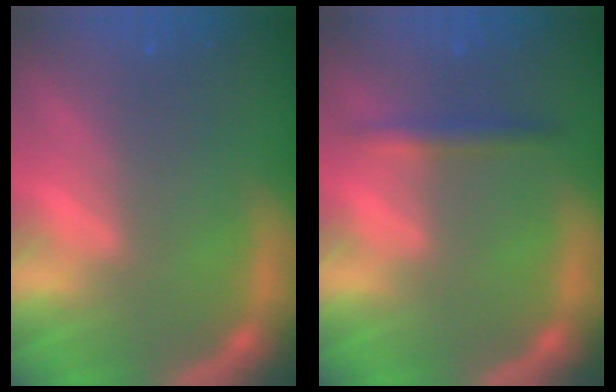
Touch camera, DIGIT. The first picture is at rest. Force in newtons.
{"total": 1.9}